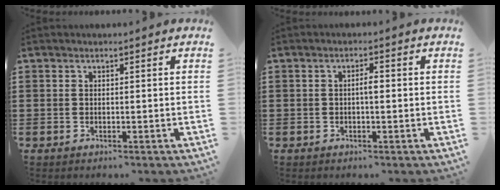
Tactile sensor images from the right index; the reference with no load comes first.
{"total": 1.9, "force": [-0.2, 0.5, 1.8], "torque": [-0.034, 0.002, -0.004]}